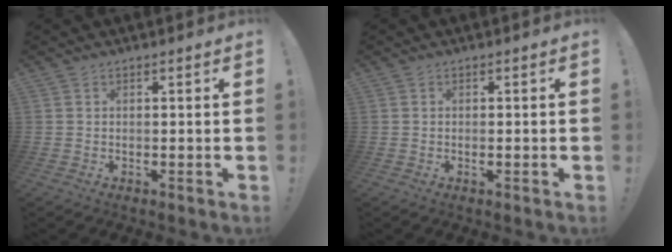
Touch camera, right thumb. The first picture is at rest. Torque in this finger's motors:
{"motor_torque": [-0.06, -0.14, 0.04, -0.09, -0.03]}